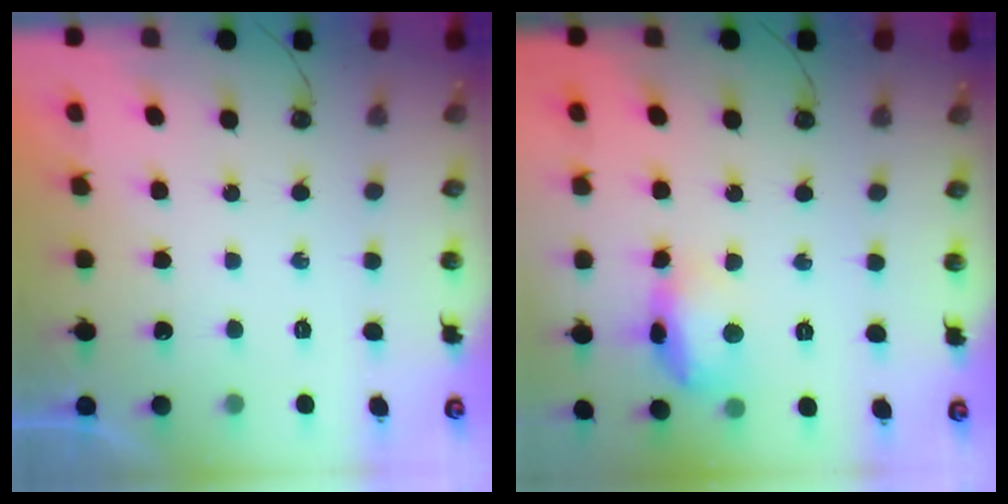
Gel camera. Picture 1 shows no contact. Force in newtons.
{"total": 13.8, "press": 13.8, "slide": 1.0}